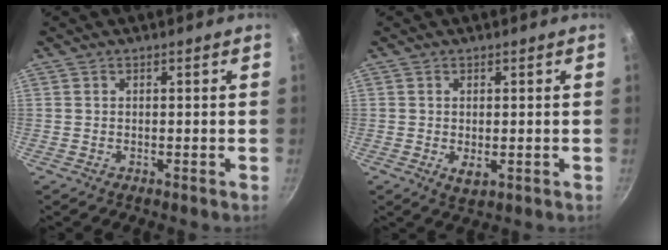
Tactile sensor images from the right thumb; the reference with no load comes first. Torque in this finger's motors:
{"motor_torque": [-0.44, 0.13, 0.48, 0.02, 0.02]}